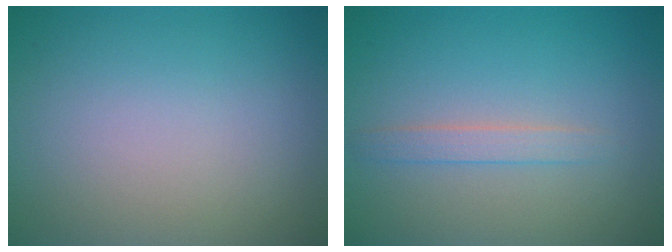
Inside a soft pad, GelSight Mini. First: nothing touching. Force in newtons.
{"total": 1.5, "press": 1.4, "slide": 0.1}